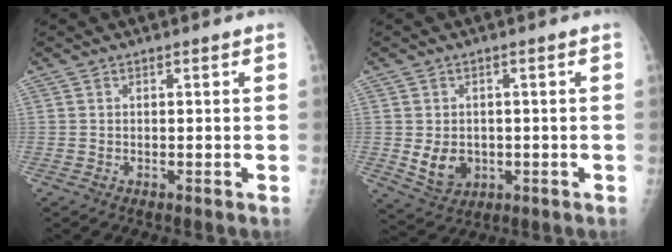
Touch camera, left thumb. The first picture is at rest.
{"total": 5.8, "force": [-0.5, 4.7, 3.4], "torque": [-0.037, -0.005, 0.010]}